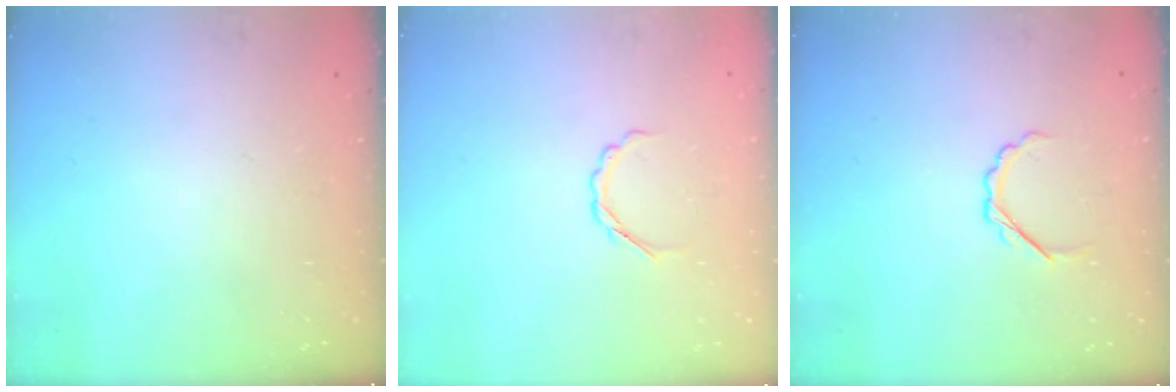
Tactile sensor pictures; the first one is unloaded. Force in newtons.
{"total": 3.2, "press": 3.1, "slide": 0.8}
{"total": 3.1, "press": 2.9, "slide": 1.1}